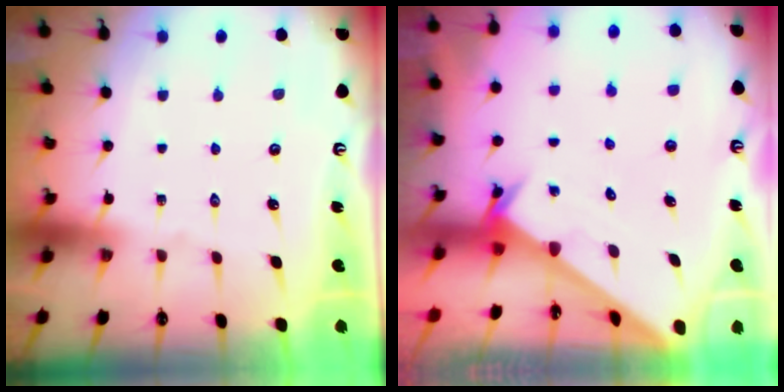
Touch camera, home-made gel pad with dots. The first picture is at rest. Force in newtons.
{"total": 2.2, "press": 2.2, "slide": 0.1}